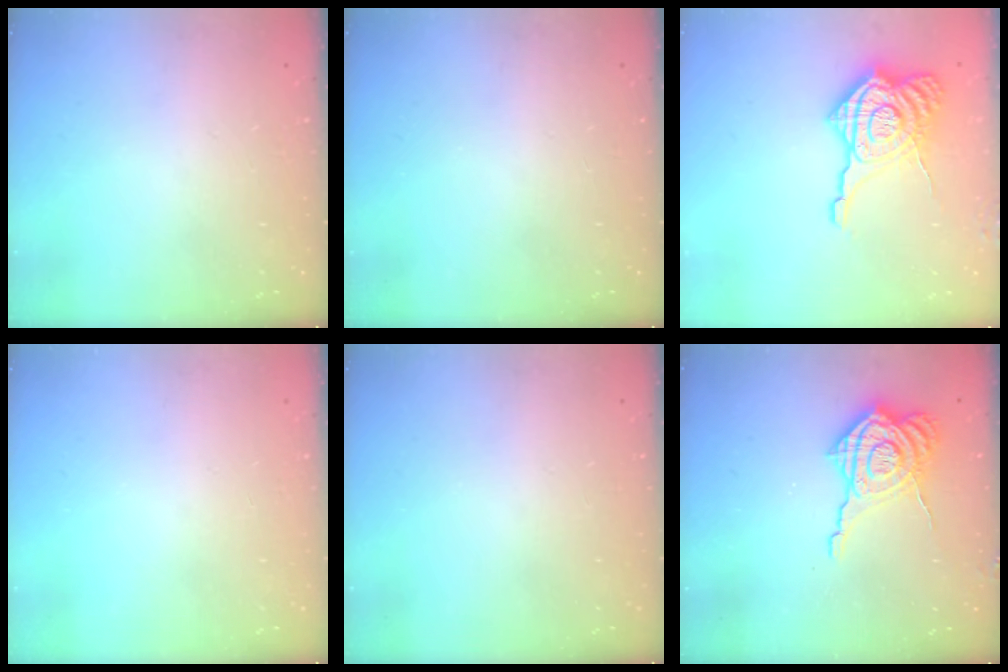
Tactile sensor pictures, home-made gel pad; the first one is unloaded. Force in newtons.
{"total": 0.0}
{"total": 16.3, "press": 16.2, "slide": 1.8}
{"total": 0.0}
{"total": 0.0}
{"total": 13.1, "press": 13.1, "slide": 0.9}